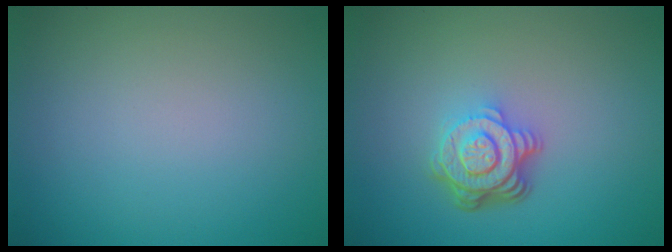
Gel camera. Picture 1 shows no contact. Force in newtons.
{"total": 4.9, "press": 3.5, "slide": 3.4}